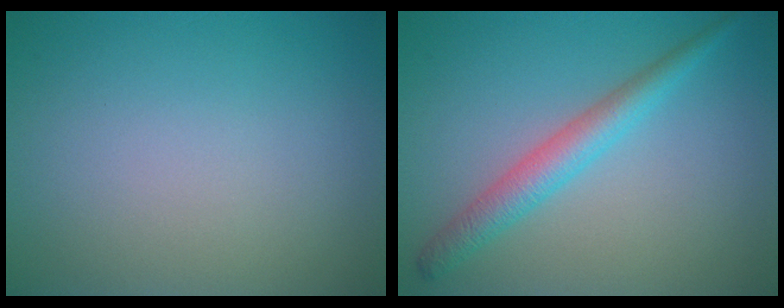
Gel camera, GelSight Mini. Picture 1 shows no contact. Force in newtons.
{"total": 3.2, "press": 3.2, "slide": 0.1}